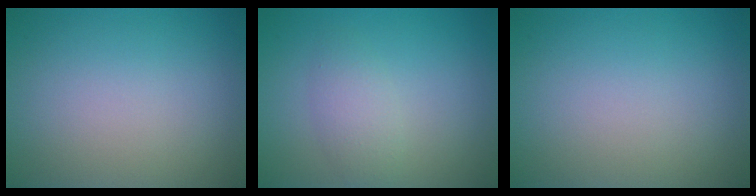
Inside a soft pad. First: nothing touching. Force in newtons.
{"total": 2.2, "press": 2.2, "slide": 0.0}
{"total": 0.0}